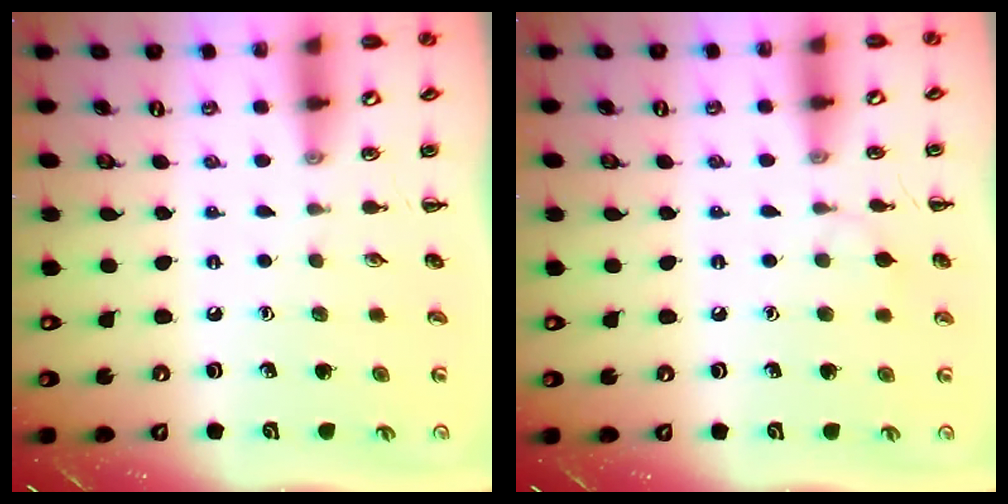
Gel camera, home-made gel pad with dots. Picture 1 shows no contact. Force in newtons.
{"total": 5.1, "press": 4.9, "slide": 1.4}